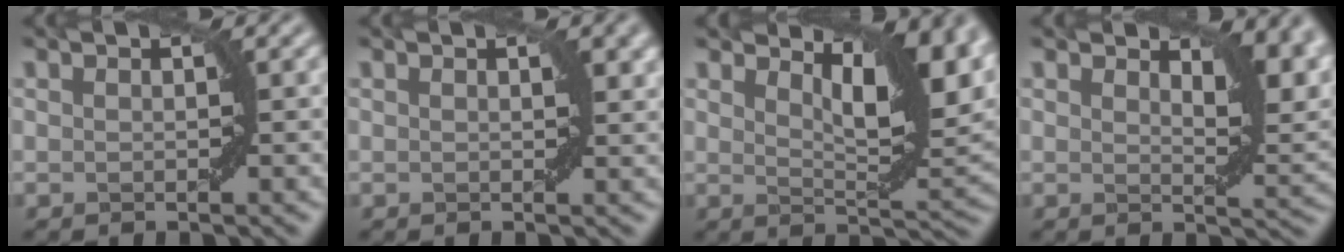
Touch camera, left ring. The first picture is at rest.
{"total": 1.3, "force": [0.6, 0.4, 1.1], "torque": [-0.008, -0.001, 0.011]}
{"total": 8.4, "force": [4.6, 2.5, 6.5], "torque": [-0.101, 0.005, 0.081]}
{"total": 5.0, "force": [3.0, 1.9, 3.5], "torque": [-0.044, -0.002, 0.043]}